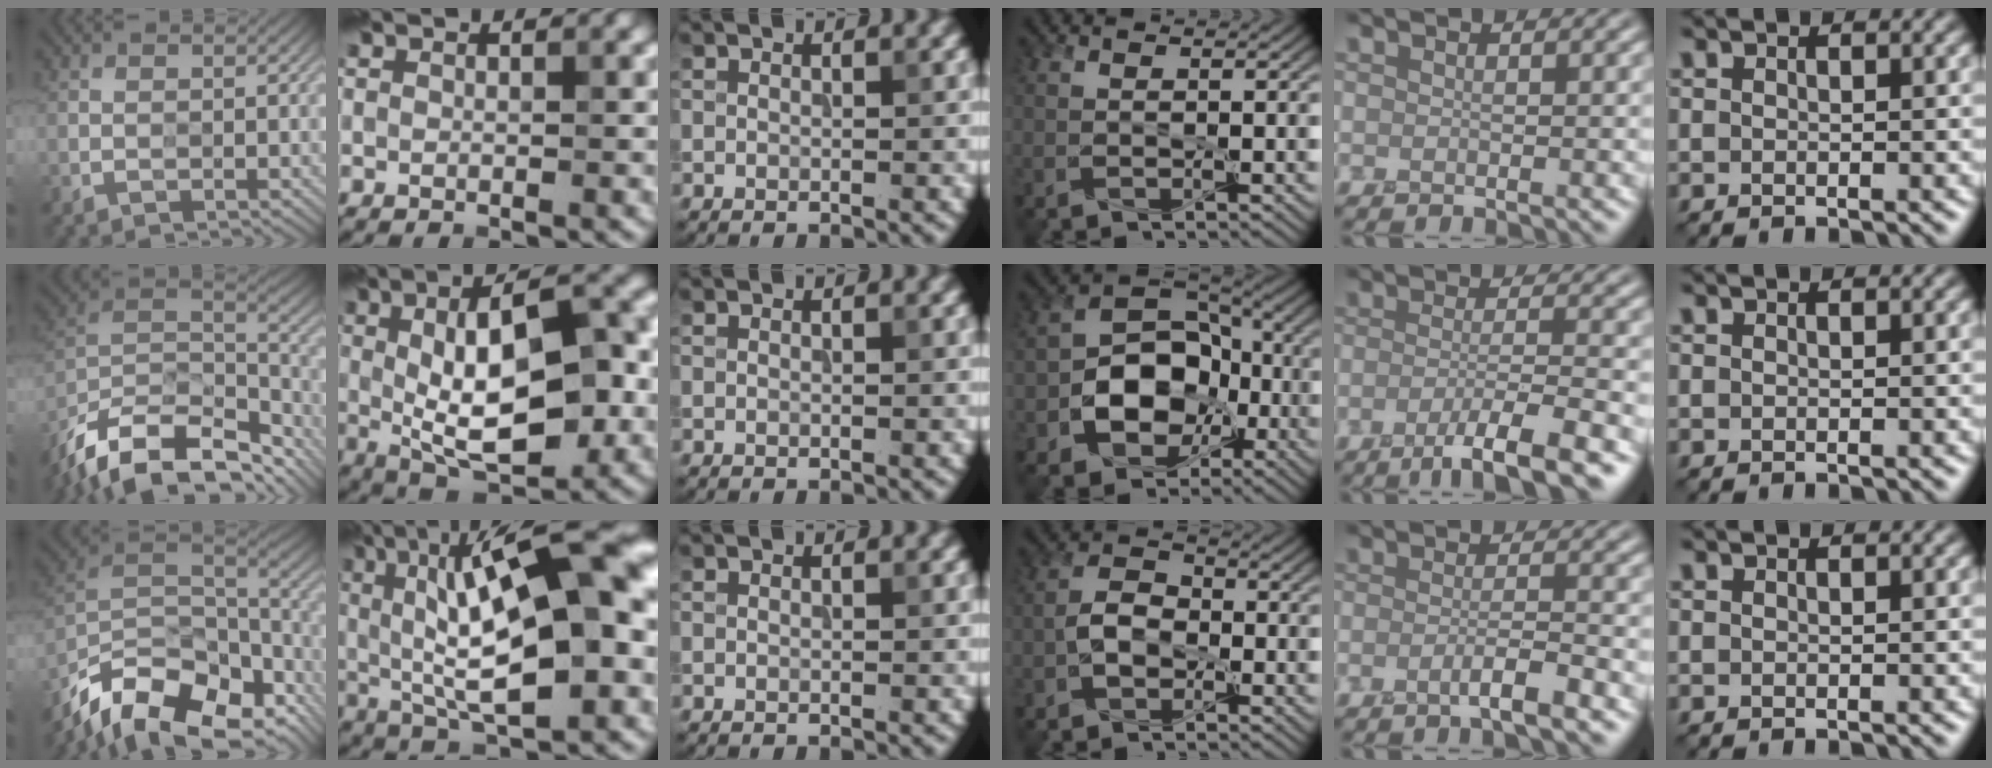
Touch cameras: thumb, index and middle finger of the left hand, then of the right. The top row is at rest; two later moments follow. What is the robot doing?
{"motion": "peel", "object": "sticker"}